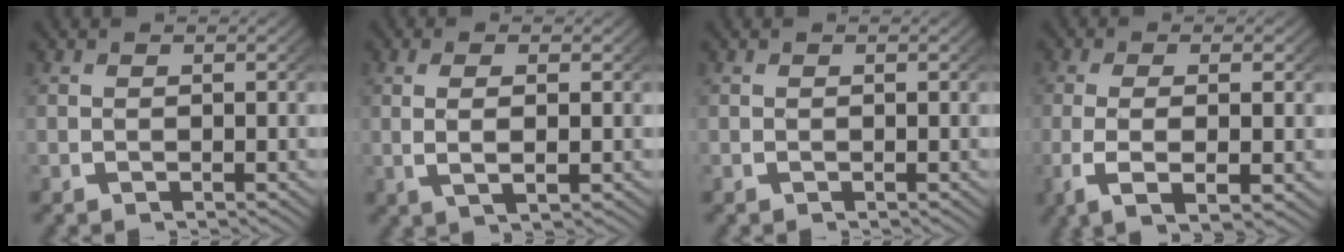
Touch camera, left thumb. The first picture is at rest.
{"total": 2.6, "force": [0.3, 0.5, 2.6], "torque": [-0.051, -0.001, 0.012]}
{"total": 0.0}
{"total": 5.7, "force": [-1.2, 2.1, 5.2], "torque": [-0.114, -0.015, -0.010]}